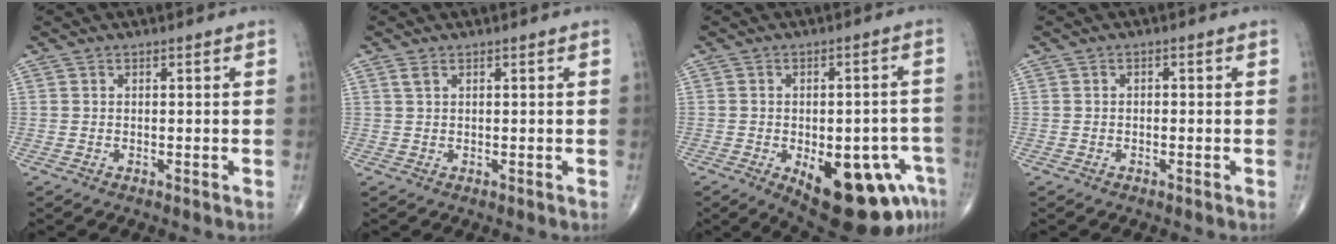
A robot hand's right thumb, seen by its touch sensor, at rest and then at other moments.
{"total": 1.1, "force": [0.6, 0.5, 0.7], "torque": [-0.020, 0.010, 0.015]}
{"total": 18.8, "force": [-8.2, 8.2, 14.8], "torque": [-0.135, 0.019, -0.090]}
{"total": 0.6, "force": [-0.2, 0.5, 0.4], "torque": [0.000, 0.003, -0.009]}